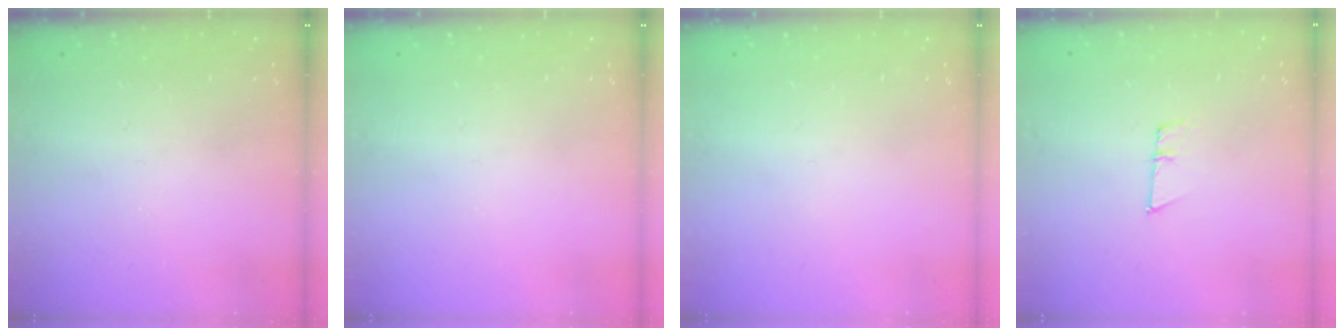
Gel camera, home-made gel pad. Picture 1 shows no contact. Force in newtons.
{"total": 0.0}
{"total": 0.0}
{"total": 5.4, "press": 5.2, "slide": 1.3}